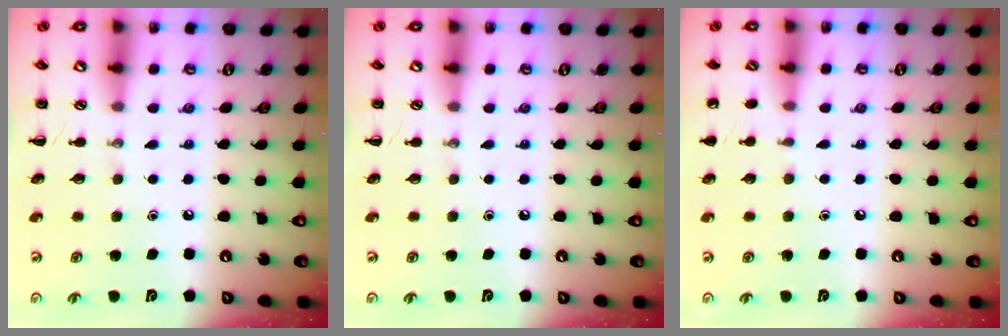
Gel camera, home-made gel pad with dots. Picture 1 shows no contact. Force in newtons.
{"total": 0.0}
{"total": 4.0, "press": 3.9, "slide": 1.1}